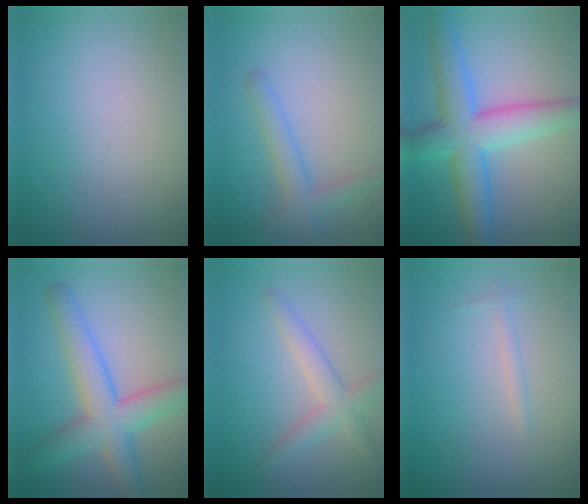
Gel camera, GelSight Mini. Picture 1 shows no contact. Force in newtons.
{"total": 2.4, "press": 2.4, "slide": 0.1}
{"total": 7.0, "press": 7.0, "slide": 0.1}
{"total": 5.9, "press": 5.9, "slide": 0.0}
{"total": 2.8, "press": 2.8, "slide": 0.2}
{"total": 0.8, "press": 0.8, "slide": 0.0}